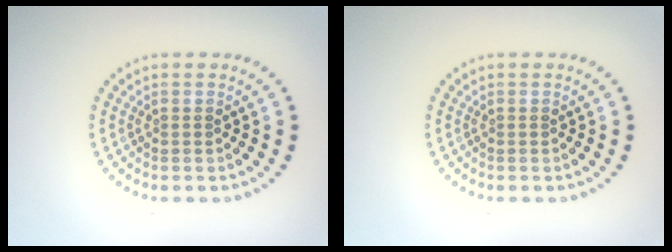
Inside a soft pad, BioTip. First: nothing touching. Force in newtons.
{"total": 0.0}